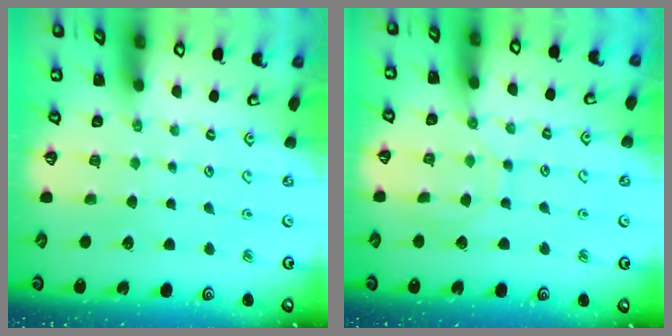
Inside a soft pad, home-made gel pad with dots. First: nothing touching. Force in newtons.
{"total": 8.9, "press": 8.9, "slide": 0.6}